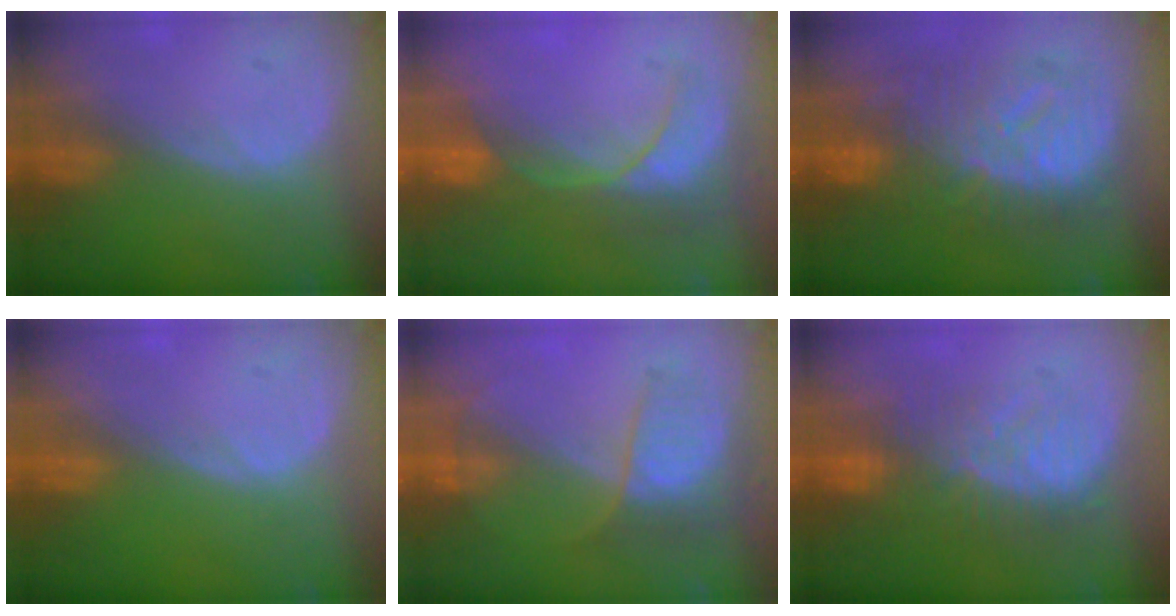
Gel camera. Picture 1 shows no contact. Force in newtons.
{"total": 8.7, "press": 7.7, "slide": 4.0}
{"total": 12.1, "press": 12.0, "slide": 1.2}
{"total": 0.0}
{"total": 7.3, "press": 6.0, "slide": 4.0}
{"total": 8.9, "press": 8.5, "slide": 2.4}